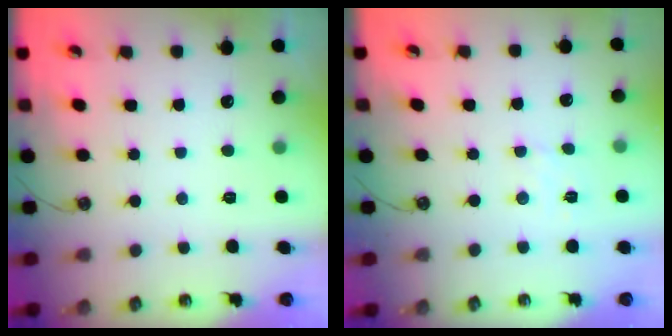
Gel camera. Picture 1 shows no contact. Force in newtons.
{"total": 2.6, "press": 2.6, "slide": 0.4}